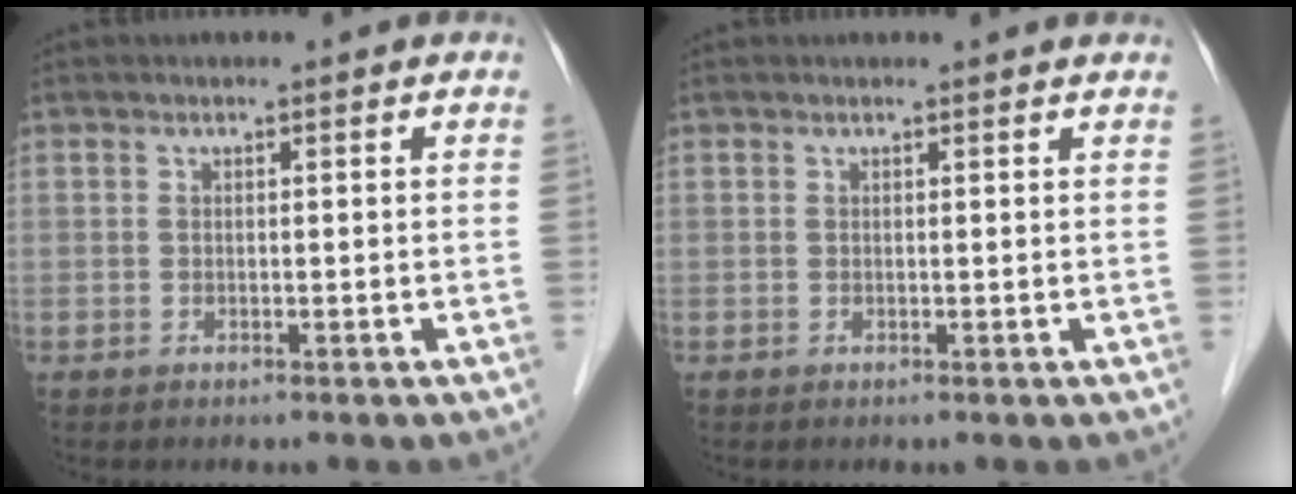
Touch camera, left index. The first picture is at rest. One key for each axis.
{"total": 2.0, "fx": 1.9, "fy": 0.2, "fz": 0.4, "tx": -0.014, "ty": 0.005, "tz": 0.014}